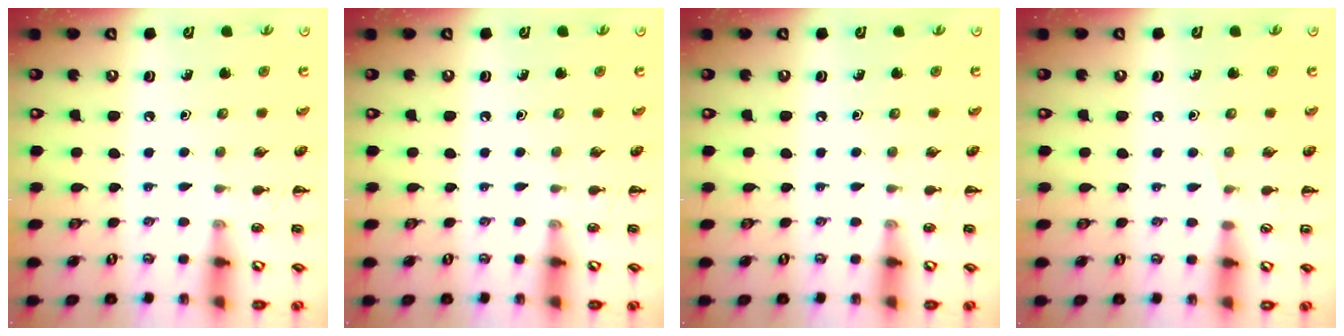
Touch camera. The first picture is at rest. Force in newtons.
{"total": 0.0}
{"total": 0.0}
{"total": 3.0, "press": 2.8, "slide": 1.0}